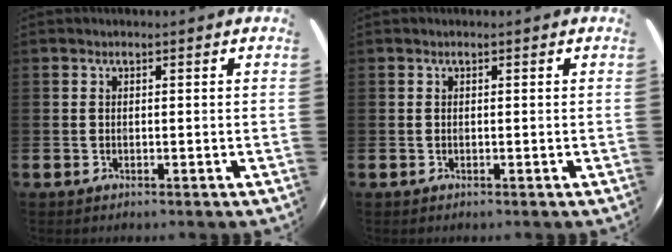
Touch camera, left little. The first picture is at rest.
{"total": 0.0}